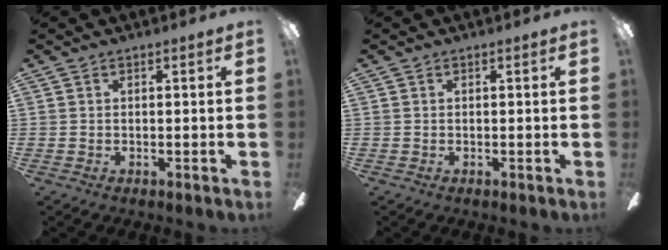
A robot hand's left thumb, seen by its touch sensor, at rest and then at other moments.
{"total": 0.0}